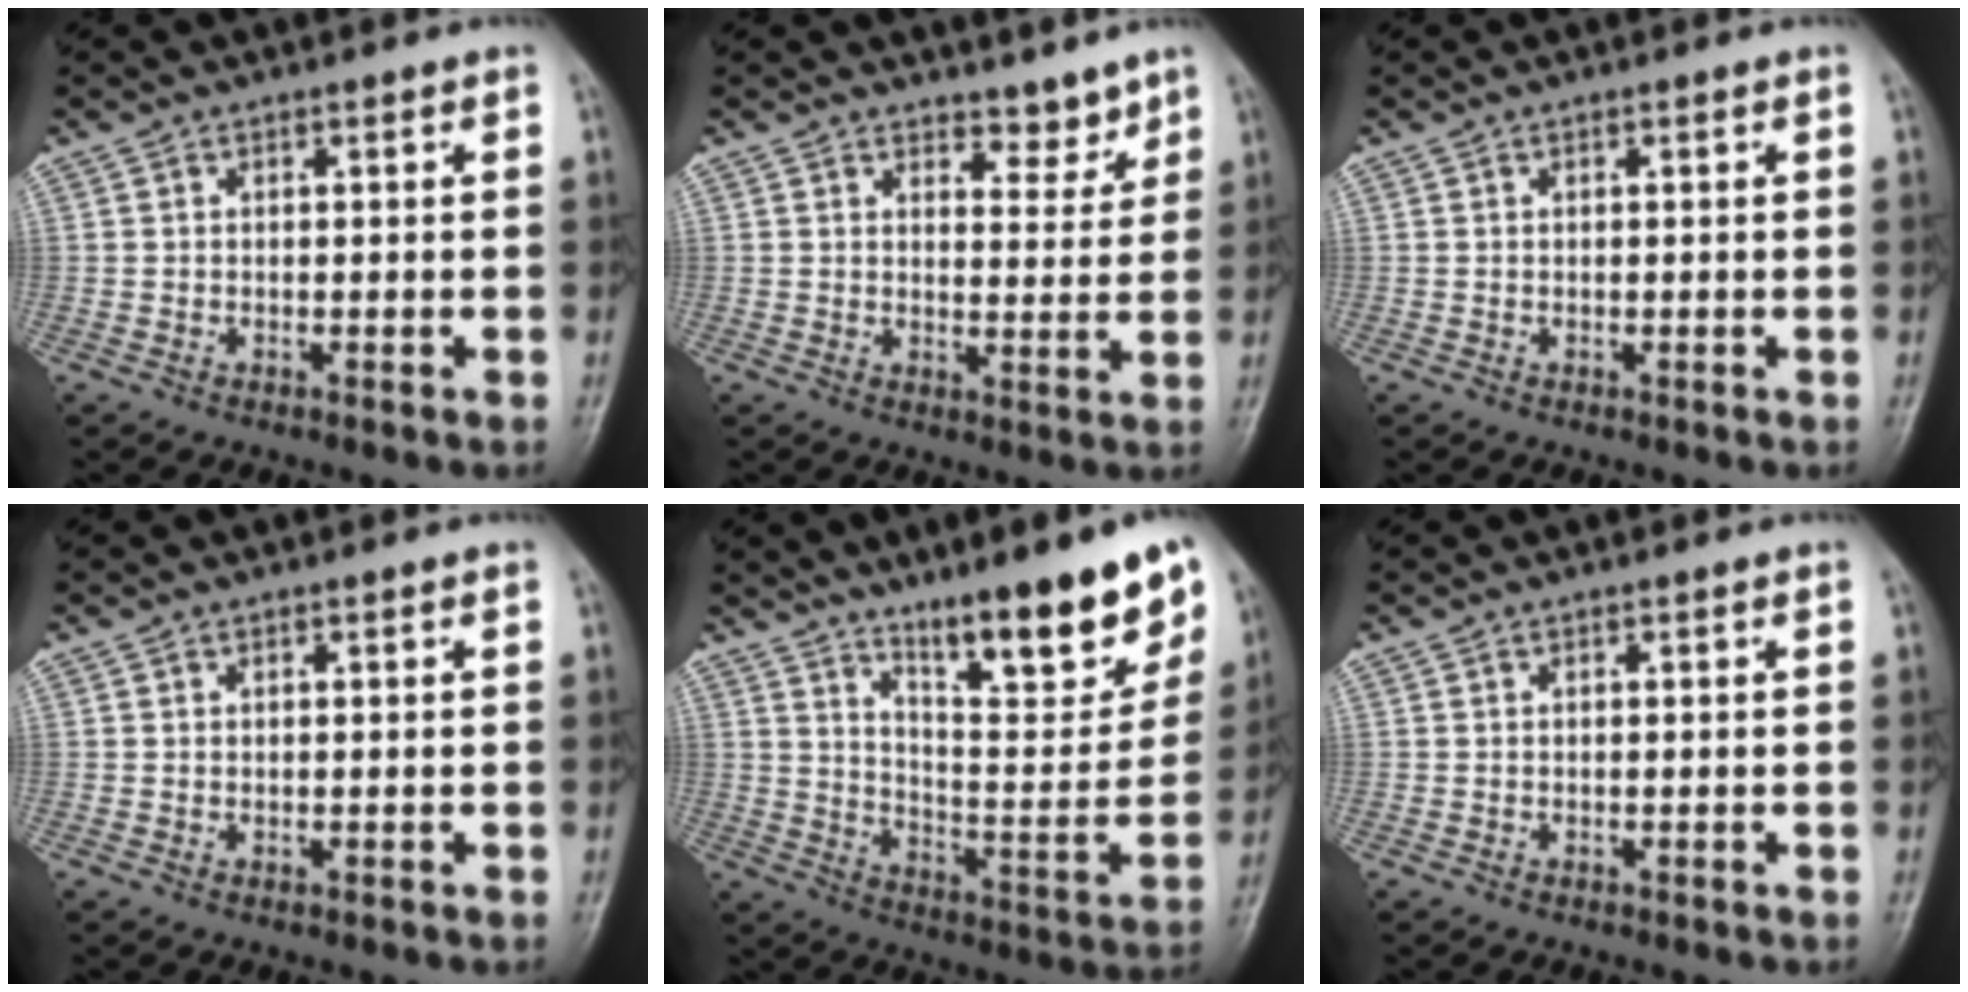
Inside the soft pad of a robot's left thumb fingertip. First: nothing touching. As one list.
[{"total": 4.4, "force": [3.7, 2.0, 1.5], "torque": [0.006, -0.029, 0.054]}, {"total": 0.0}, {"total": 0.0}, {"total": 18.8, "force": [12.4, 4.5, 13.4], "torque": [-0.156, -0.077, 0.200]}, {"total": 0.0}]